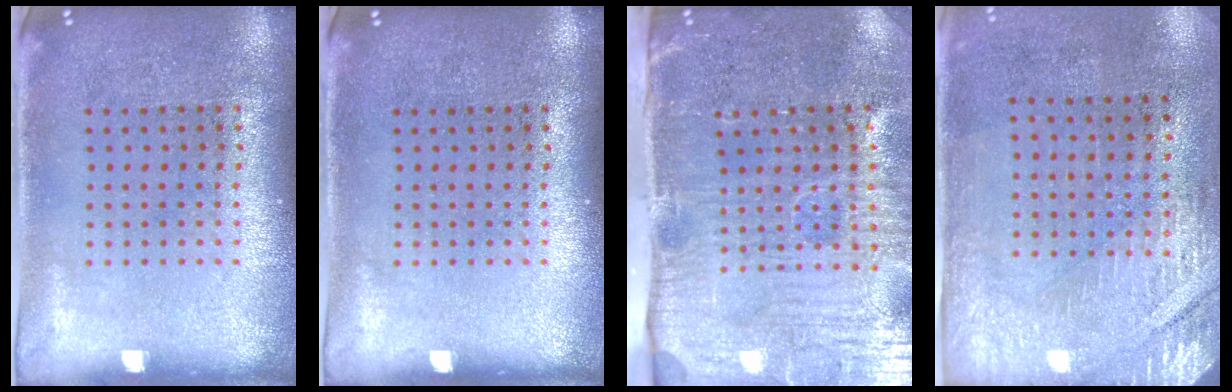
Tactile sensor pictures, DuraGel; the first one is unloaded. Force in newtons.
{"total": 0.0}
{"total": 5.1, "press": 4.3, "slide": 2.8}
{"total": 2.8, "press": 2.4, "slide": 1.4}